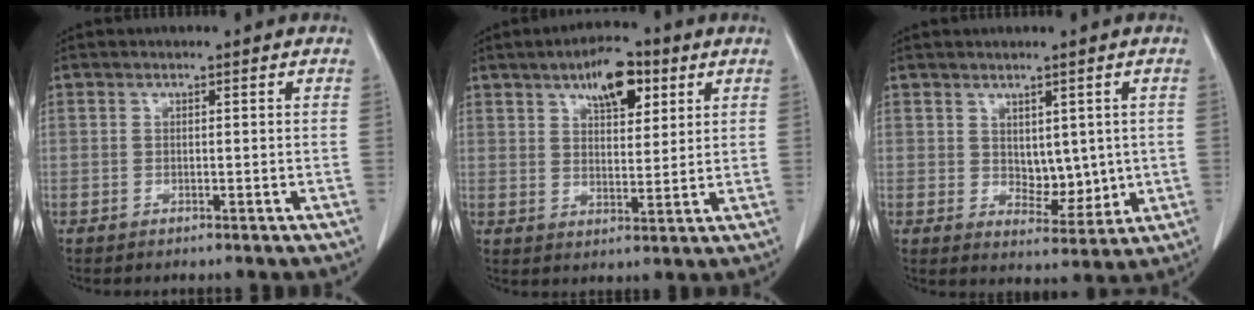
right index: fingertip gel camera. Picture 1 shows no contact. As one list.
[{"total": 8.3, "force": [4.4, 3.4, 6.1], "torque": [-0.099, 0.007, 0.071]}, {"total": 5.4, "force": [0.6, 3.2, 4.3], "torque": [-0.057, -0.007, 0.022]}]